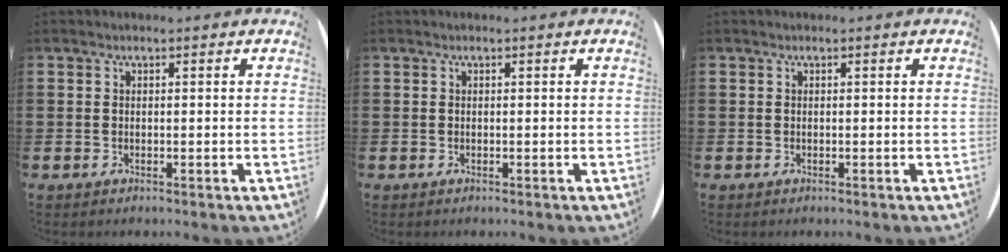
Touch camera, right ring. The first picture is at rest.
{"total": 0.0}
{"total": 0.0}